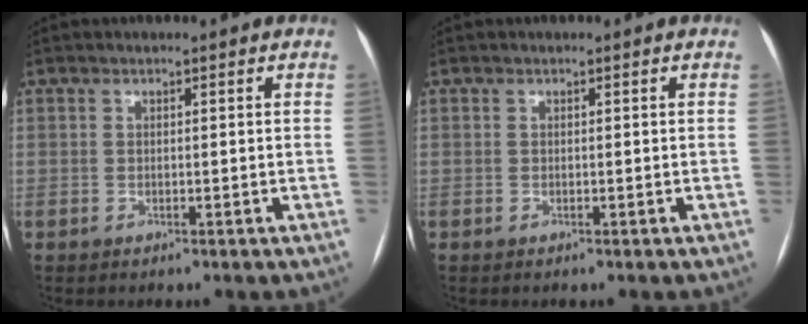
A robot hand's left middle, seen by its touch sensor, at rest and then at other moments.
{"total": 0.0}